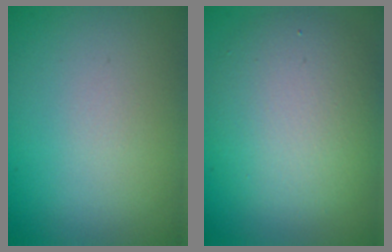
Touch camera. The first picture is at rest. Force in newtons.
{"total": 6.1, "press": 6.1, "slide": 0.1}